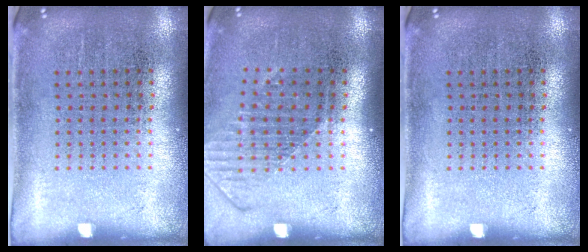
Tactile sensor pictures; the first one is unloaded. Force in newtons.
{"total": 1.6, "press": 1.2, "slide": 1.0}
{"total": 0.0}